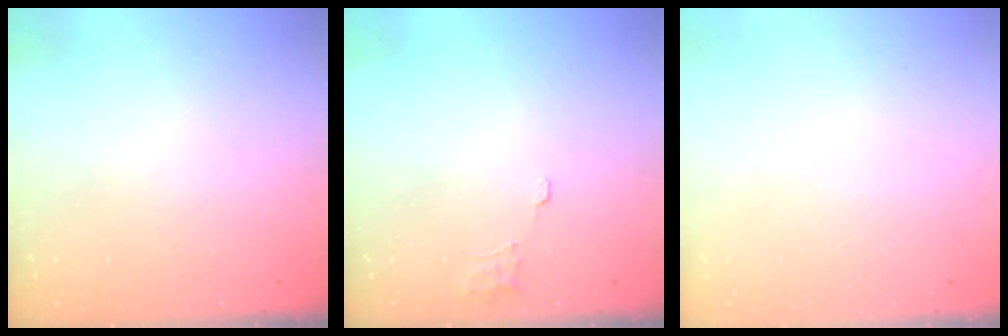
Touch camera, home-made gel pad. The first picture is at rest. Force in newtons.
{"total": 4.8, "press": 4.8, "slide": 0.3}
{"total": 0.0}